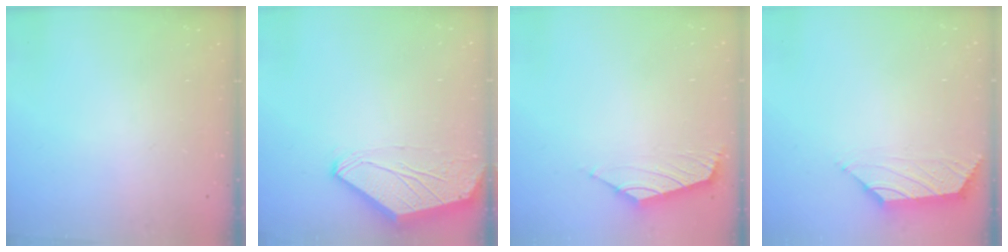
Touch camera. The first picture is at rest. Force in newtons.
{"total": 0.0}
{"total": 1.7, "press": 1.5, "slide": 0.7}
{"total": 0.8, "press": 0.4, "slide": 0.6}